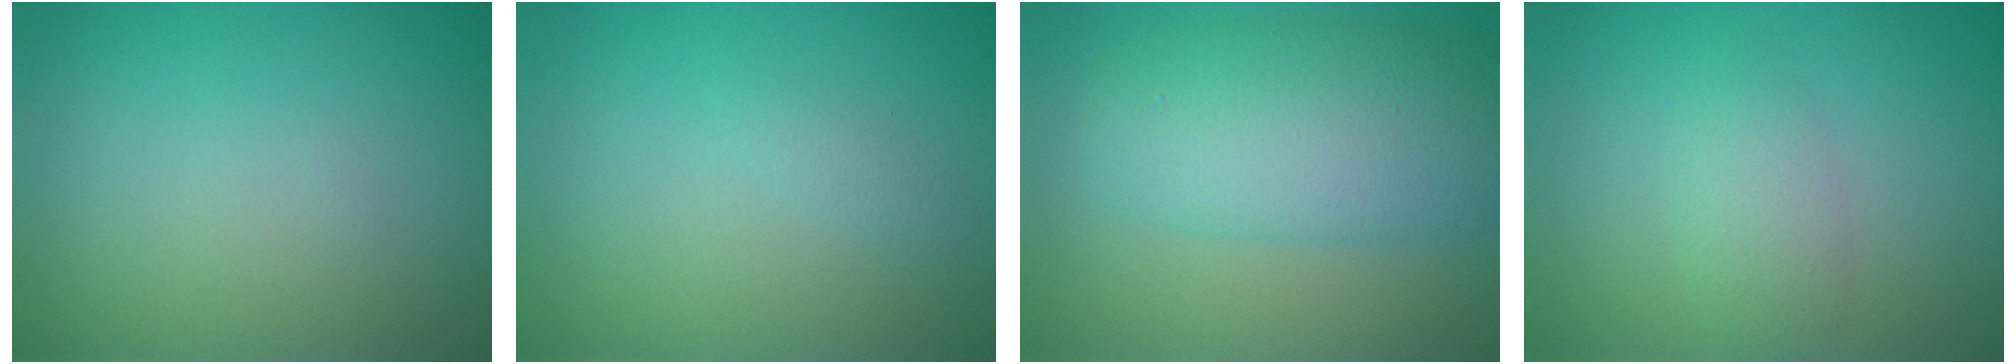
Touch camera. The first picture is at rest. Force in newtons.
{"total": 0.7, "press": 0.7, "slide": 0.0}
{"total": 7.6, "press": 7.6, "slide": 0.4}
{"total": 2.1, "press": 2.1, "slide": 0.1}